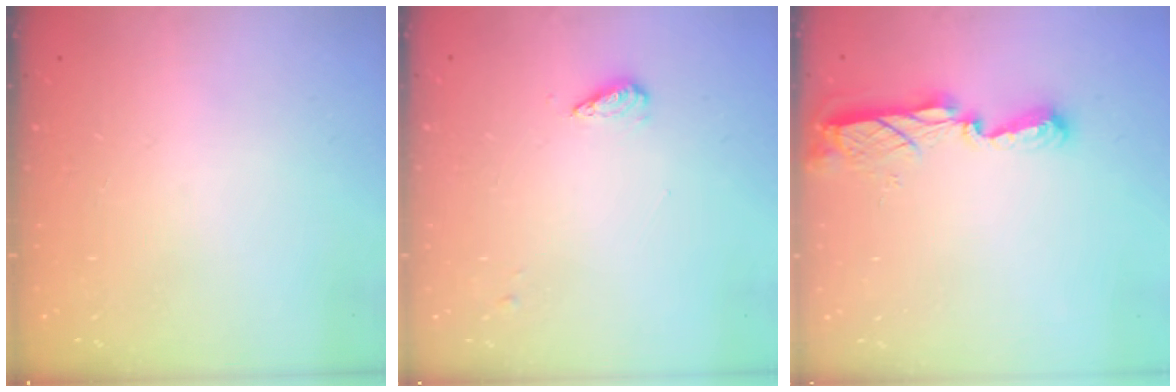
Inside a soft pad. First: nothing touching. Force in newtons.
{"total": 3.9, "press": 3.8, "slide": 0.4}
{"total": 7.8, "press": 7.7, "slide": 0.3}